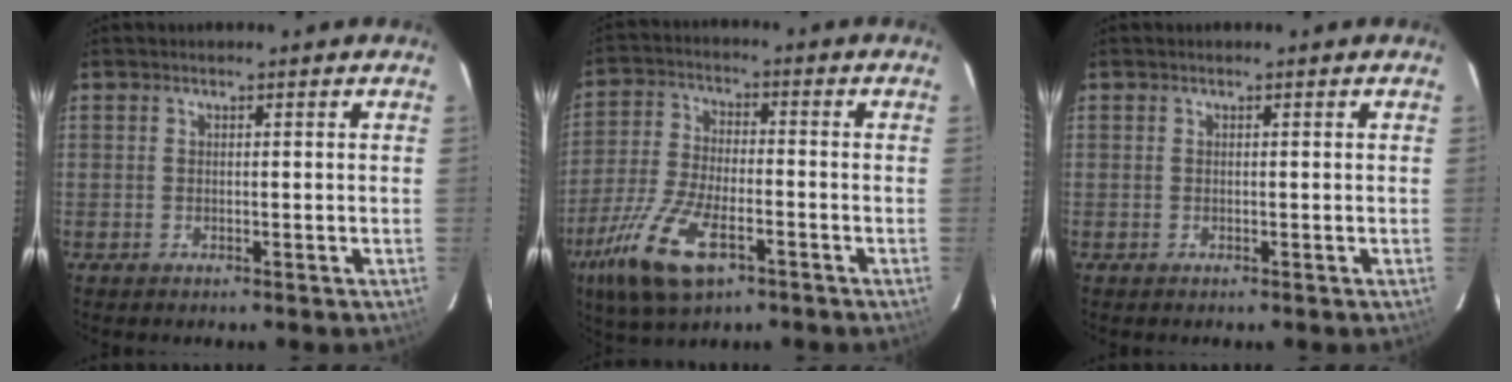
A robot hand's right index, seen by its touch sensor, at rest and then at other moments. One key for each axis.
{"total": 14.4, "fx": -7.7, "fy": 5.7, "fz": 10.7, "tx": -0.239, "ty": -0.026, "tz": -0.146}
{"total": 0.0}